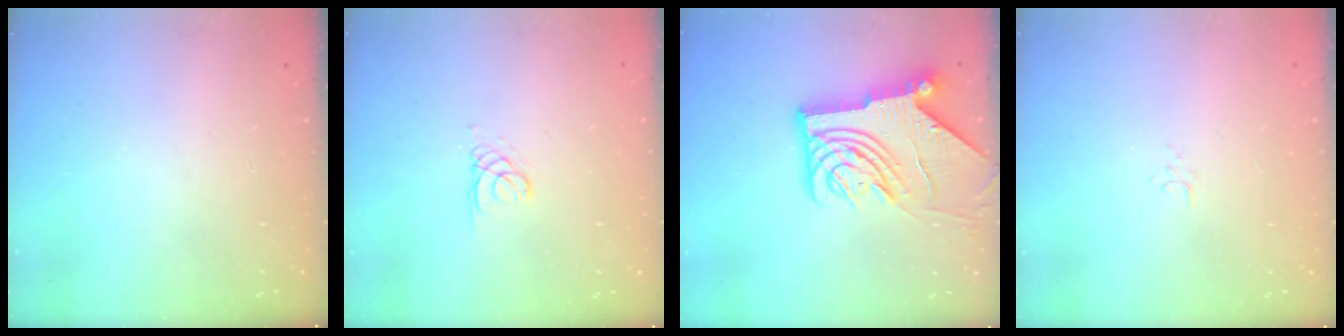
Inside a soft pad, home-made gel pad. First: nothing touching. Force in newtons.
{"total": 1.3, "press": 1.3, "slide": 0.1}
{"total": 14.7, "press": 14.6, "slide": 1.7}
{"total": 4.1, "press": 4.1, "slide": 0.6}